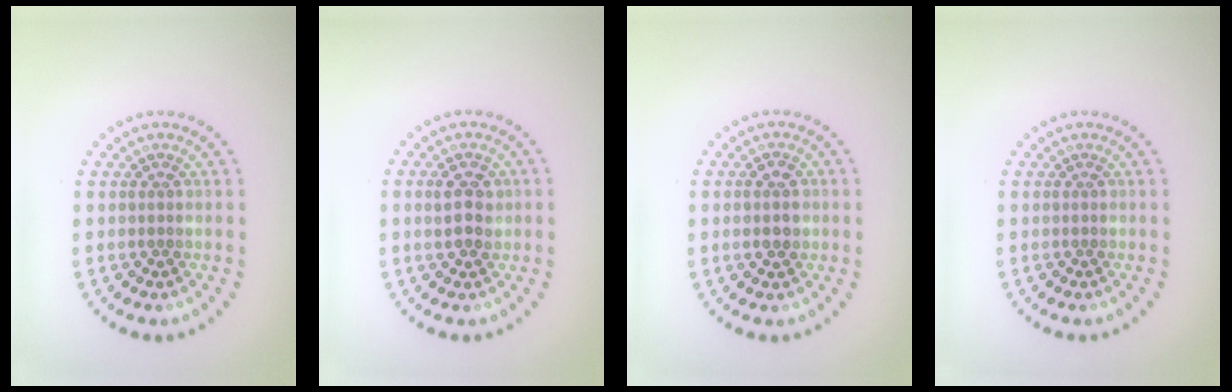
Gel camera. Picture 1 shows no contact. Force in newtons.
{"total": 2.6, "press": 2.5, "slide": 0.4}
{"total": 2.7, "press": 2.7, "slide": 0.2}
{"total": 0.0}